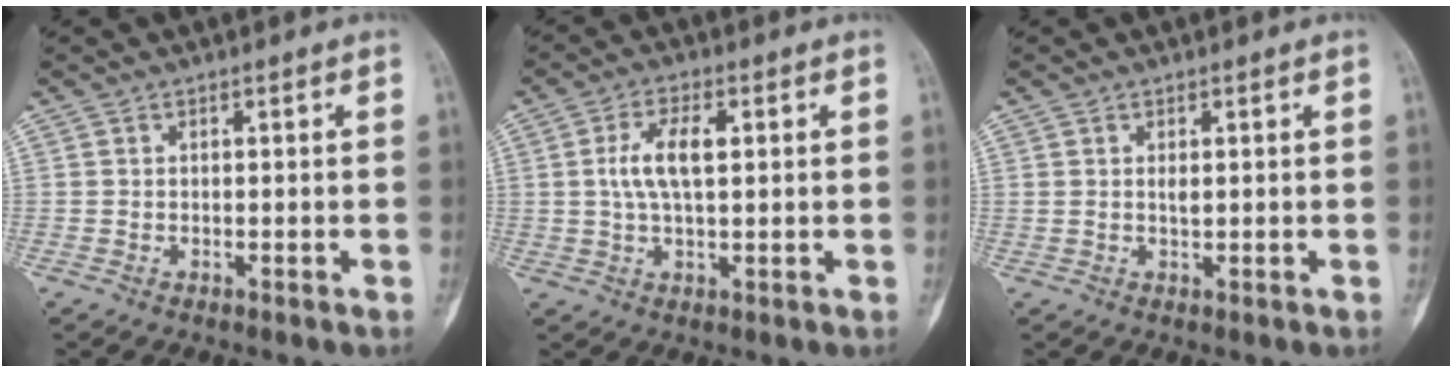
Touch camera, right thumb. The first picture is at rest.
{"total": 7.2, "force": [1.3, 3.2, 6.4], "torque": [-0.130, 0.007, 0.024]}
{"total": 1.1, "force": [0.4, 0.4, 0.9], "torque": [-0.014, -0.003, 0.008]}